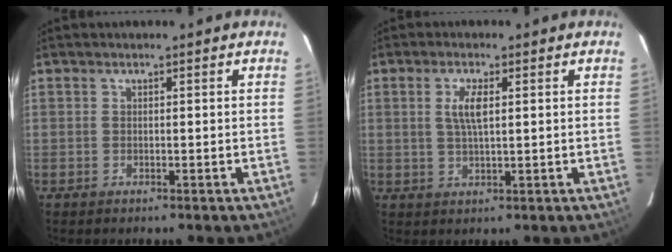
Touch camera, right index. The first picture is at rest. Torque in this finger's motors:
{"motor_torque": [0.13, 0.00, 0.12, 0.09]}